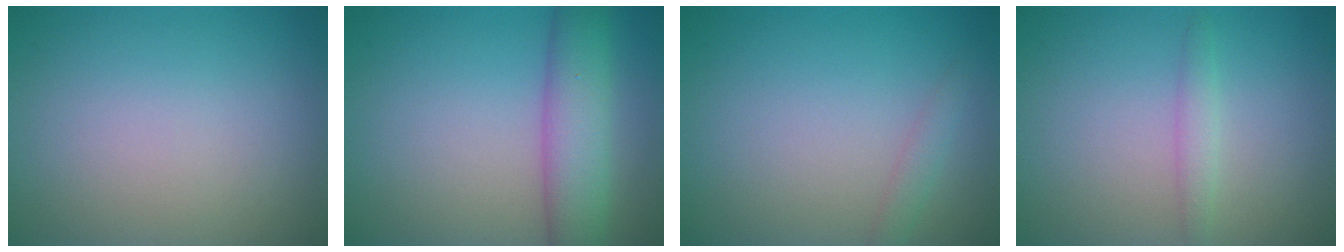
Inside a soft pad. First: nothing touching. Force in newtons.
{"total": 5.6, "press": 5.5, "slide": 0.5}
{"total": 1.2, "press": 1.2, "slide": 0.0}
{"total": 1.3, "press": 1.3, "slide": 0.1}